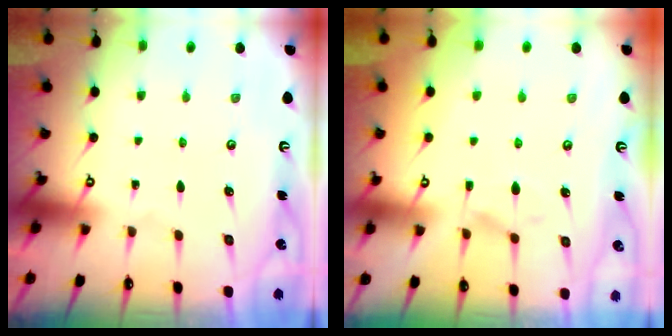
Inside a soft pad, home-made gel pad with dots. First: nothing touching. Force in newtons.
{"total": 0.9, "press": 0.1, "slide": 0.9}